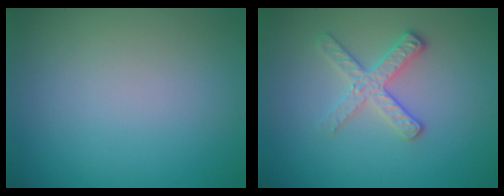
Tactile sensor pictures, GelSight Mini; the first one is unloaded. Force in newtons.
{"total": 2.7, "press": 2.4, "slide": 1.2}